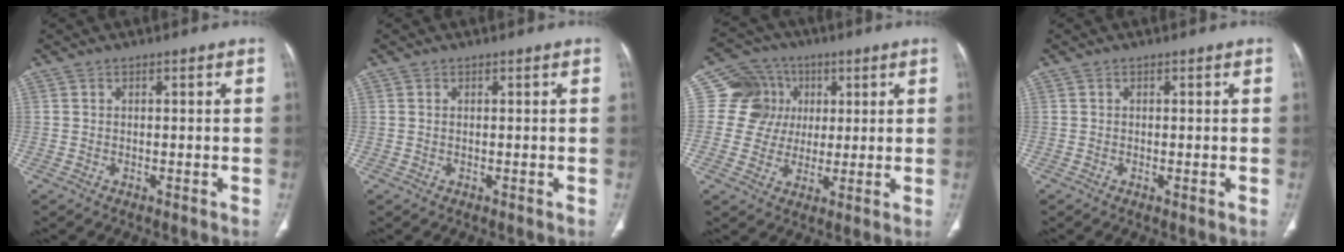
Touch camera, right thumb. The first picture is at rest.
{"total": 0.0}
{"total": 10.3, "force": [2.3, 9.8, 1.9], "torque": [0.007, 0.008, 0.037]}
{"total": 0.5, "force": [-0.1, 0.1, 0.5], "torque": [-0.013, -0.003, -0.002]}